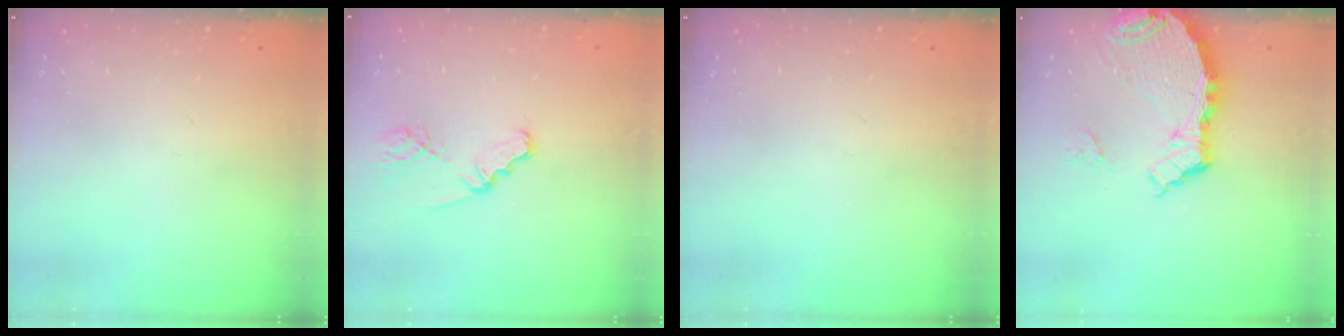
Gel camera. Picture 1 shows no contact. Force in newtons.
{"total": 2.2, "press": 2.2, "slide": 0.4}
{"total": 0.0}
{"total": 7.9, "press": 7.8, "slide": 1.0}